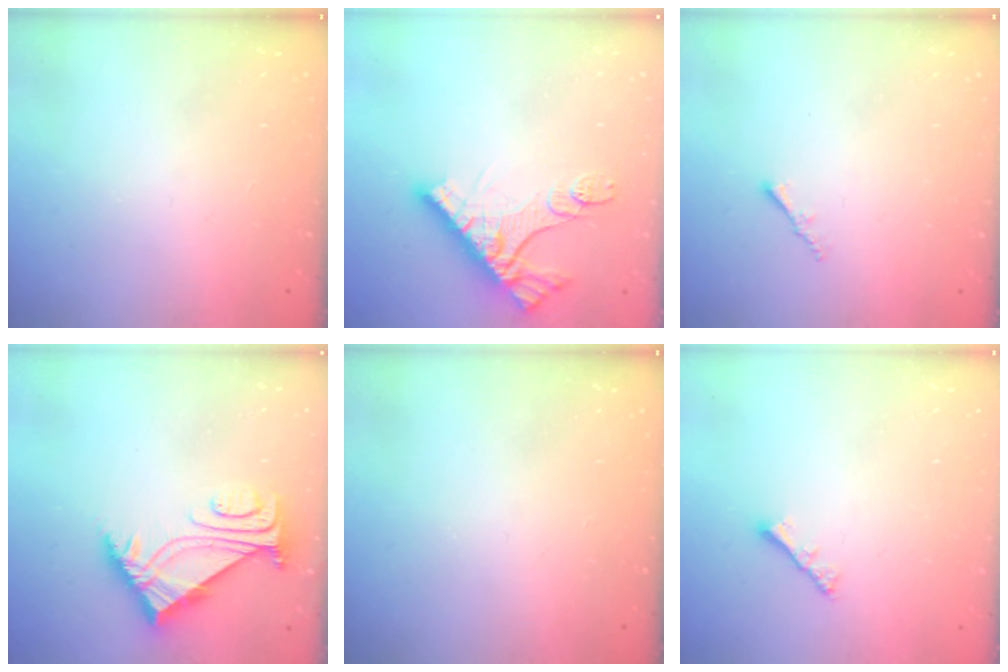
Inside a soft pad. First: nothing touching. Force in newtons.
{"total": 11.4, "press": 11.4, "slide": 0.3}
{"total": 1.2, "press": 1.1, "slide": 0.4}
{"total": 5.6, "press": 5.5, "slide": 1.0}
{"total": 0.0}
{"total": 2.4, "press": 2.4, "slide": 0.6}